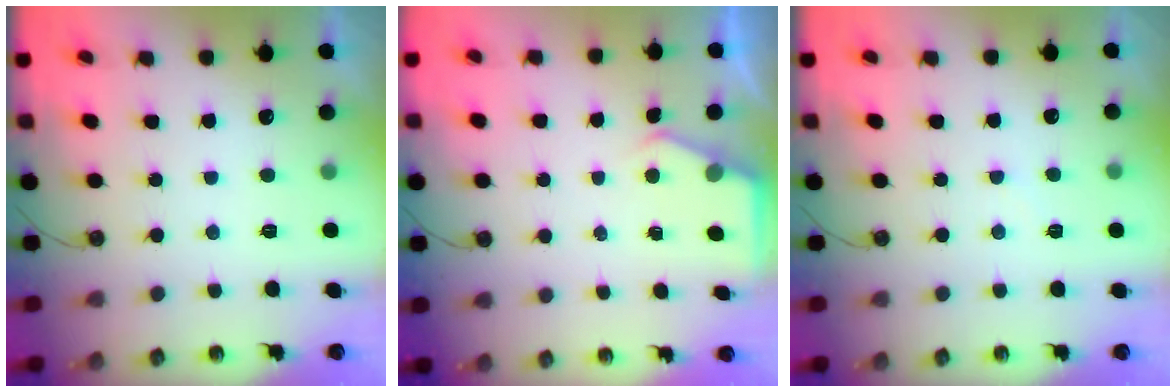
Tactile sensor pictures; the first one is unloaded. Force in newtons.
{"total": 2.9, "press": 2.9, "slide": 0.5}
{"total": 2.9, "press": 2.9, "slide": 0.5}